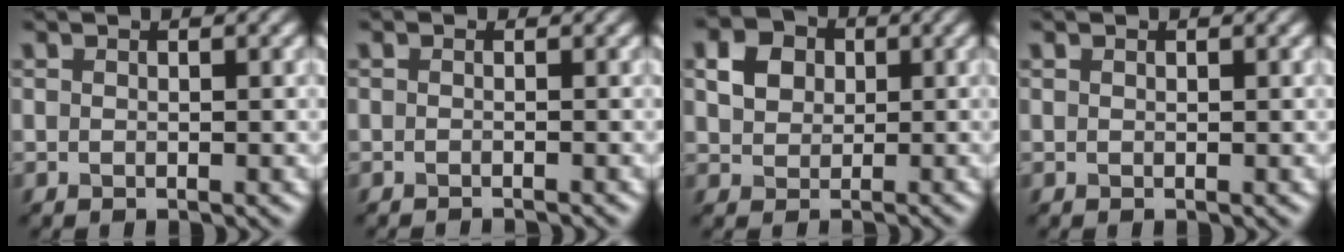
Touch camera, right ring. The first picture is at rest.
{"total": 1.2, "force": [-0.6, 0.8, 0.7], "torque": [0.010, 0.003, -0.022]}
{"total": 1.9, "force": [0.4, 1.8, 0.5], "torque": [-0.022, 0.012, 0.026]}
{"total": 0.0}